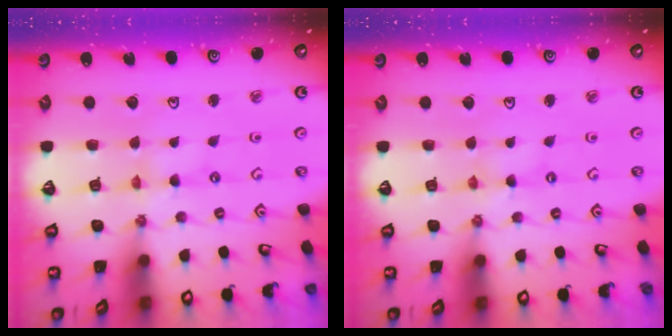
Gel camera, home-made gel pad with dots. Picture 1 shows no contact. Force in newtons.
{"total": 0.7, "press": 0.7, "slide": 0.1}